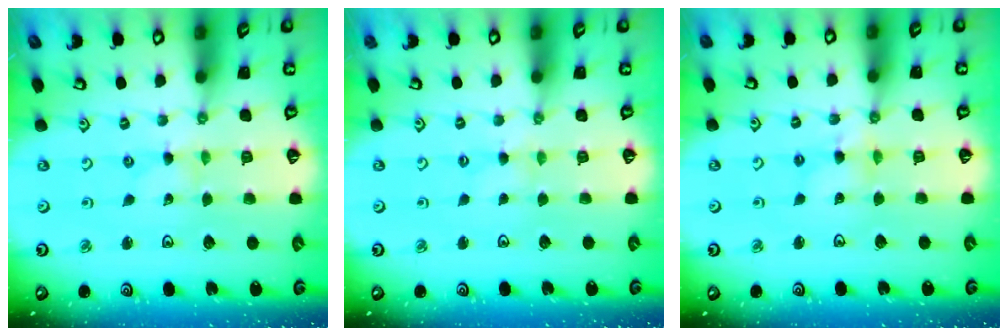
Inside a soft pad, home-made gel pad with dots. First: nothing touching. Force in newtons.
{"total": 1.3, "press": 1.3, "slide": 0.3}
{"total": 4.6, "press": 4.5, "slide": 0.4}